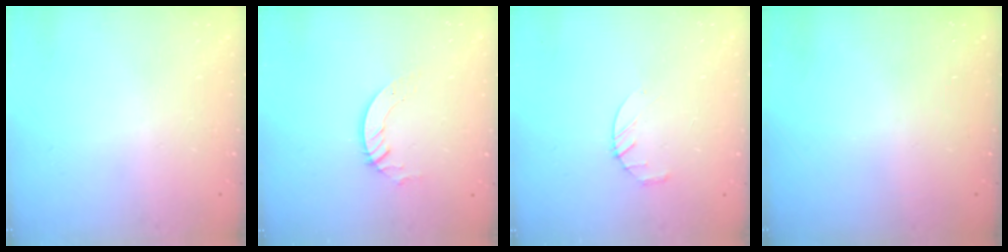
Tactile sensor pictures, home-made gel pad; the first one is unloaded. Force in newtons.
{"total": 2.8, "press": 2.8, "slide": 0.2}
{"total": 3.2, "press": 3.2, "slide": 0.5}
{"total": 0.0}